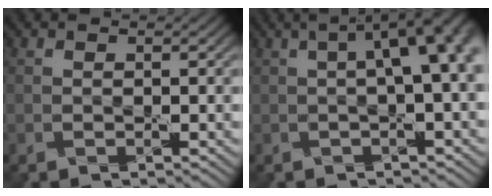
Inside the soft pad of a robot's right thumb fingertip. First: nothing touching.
{"total": 9.0, "force": [1.2, 2.9, 8.4], "torque": [-0.099, 0.026, 0.010]}